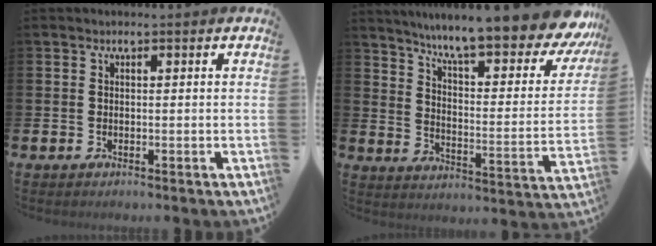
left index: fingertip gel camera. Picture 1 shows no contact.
{"total": 11.3, "force": [9.6, 1.2, 5.9], "torque": [-0.119, -0.076, 0.154]}